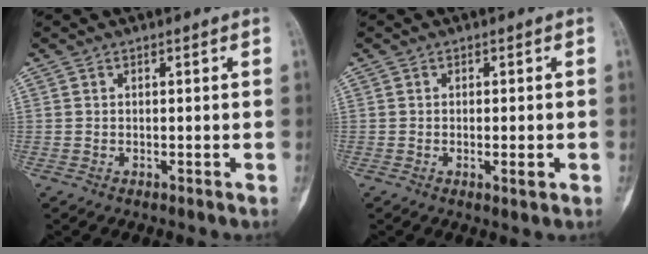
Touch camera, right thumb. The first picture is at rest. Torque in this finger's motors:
{"motor_torque": [-0.60, -0.04, -0.36, 0.02, 0.01]}